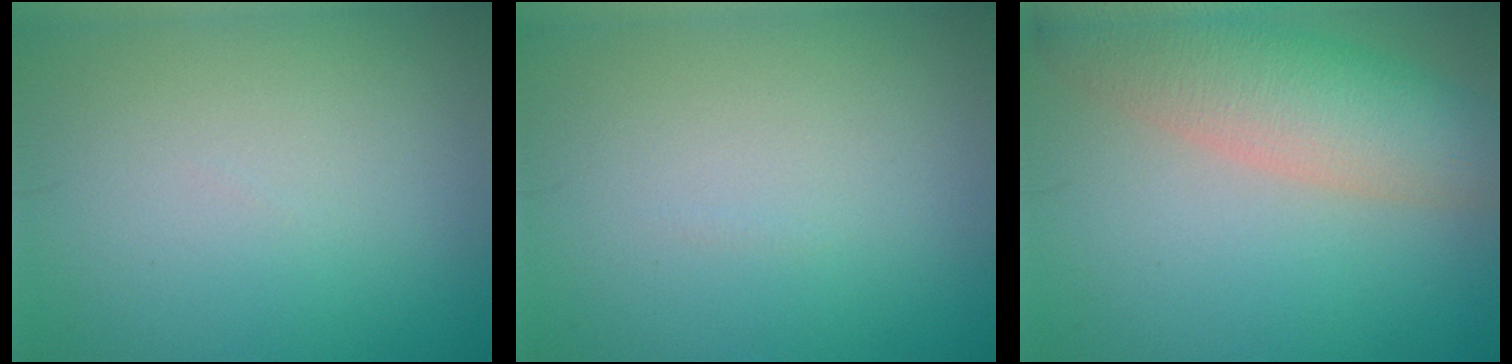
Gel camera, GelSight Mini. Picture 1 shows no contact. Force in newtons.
{"total": 0.0}
{"total": 7.4, "press": 7.4, "slide": 0.6}